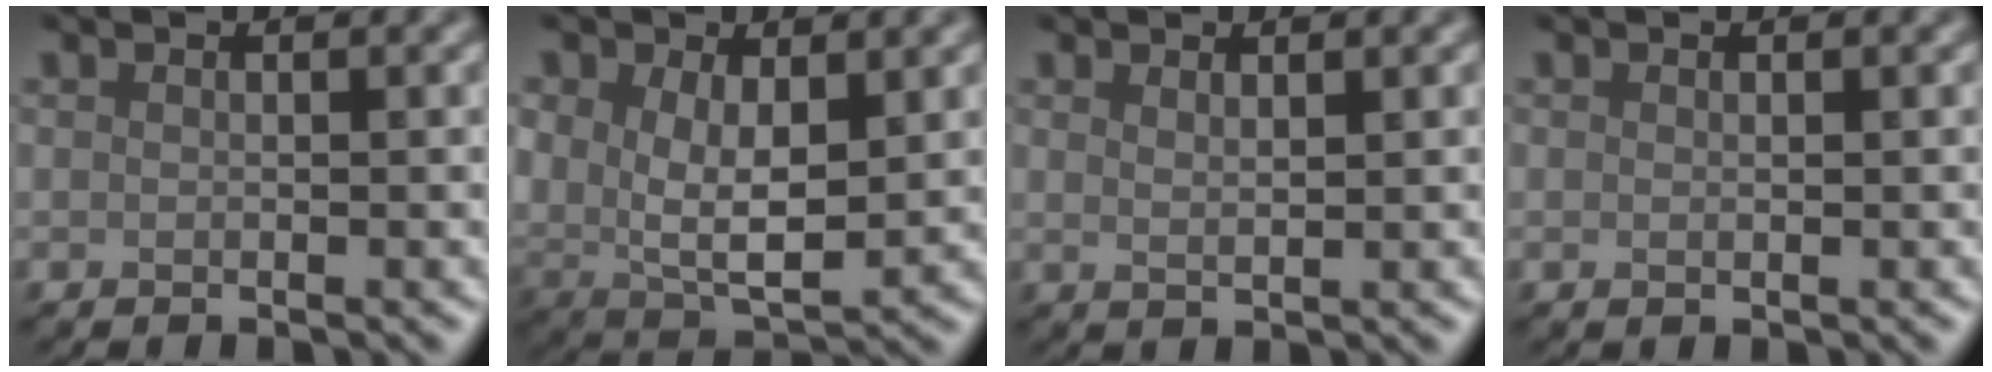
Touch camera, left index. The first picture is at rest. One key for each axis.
{"total": 6.0, "fx": 1.4, "fy": 3.8, "fz": 4.5, "tx": -0.095, "ty": -0.011, "tz": 0.030}
{"total": 1.1, "fx": 0.8, "fy": 0.3, "fz": 0.7, "tx": -0.010, "ty": -0.001, "tz": 0.014}
{"total": 0.0}